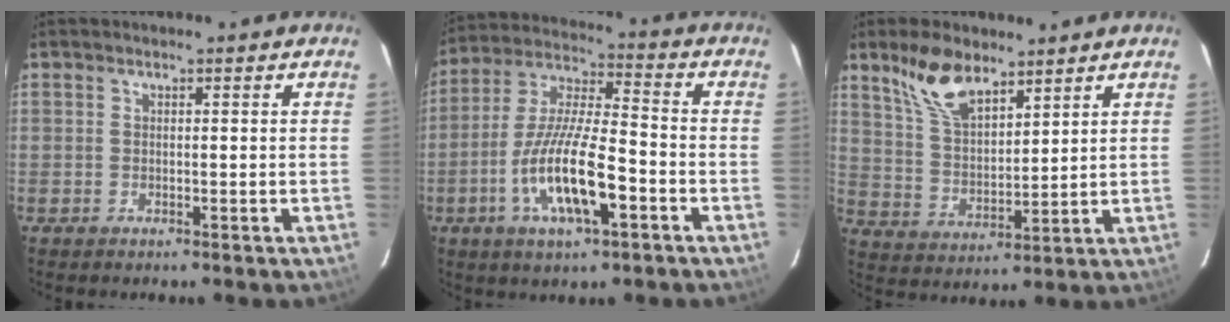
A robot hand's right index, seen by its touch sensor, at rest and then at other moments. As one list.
[{"total": 15.0, "force": [-5.8, 3.8, 13.2], "torque": [-0.270, -0.011, -0.109]}, {"total": 10.4, "force": [7.4, 4.6, 5.8], "torque": [-0.111, 0.014, 0.151]}]